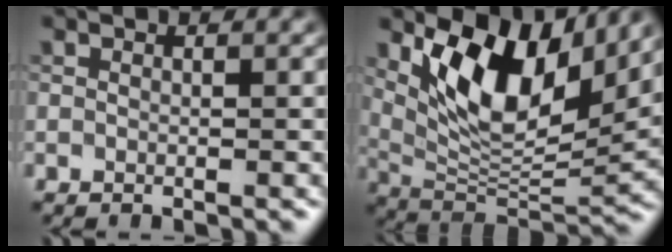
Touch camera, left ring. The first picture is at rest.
{"total": 10.5, "force": [4.6, 5.2, 7.9], "torque": [-0.134, -0.010, 0.090]}